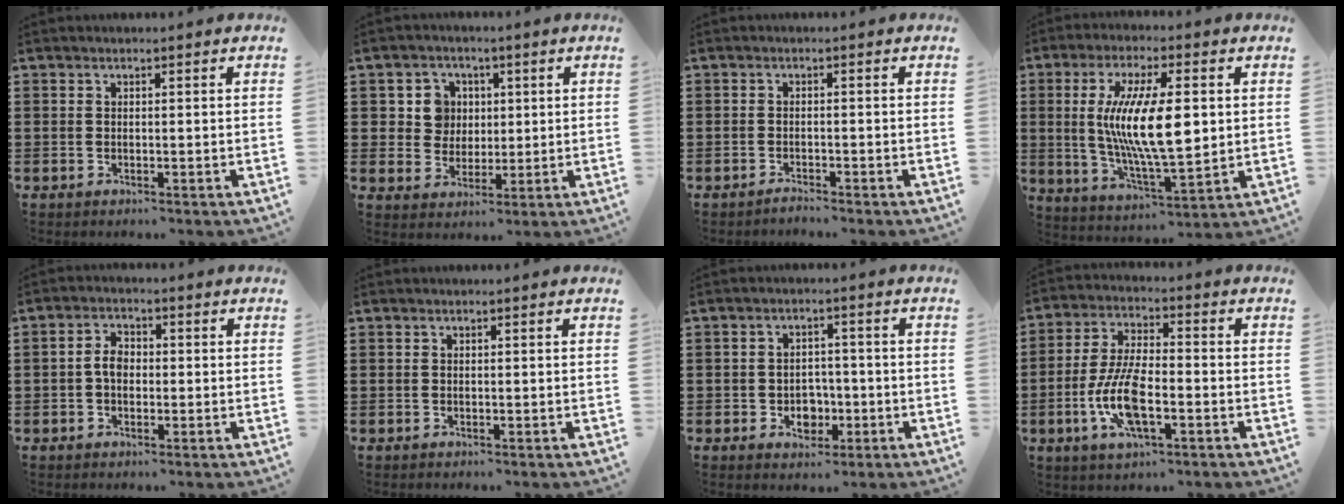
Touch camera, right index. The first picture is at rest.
{"total": 5.9, "force": [1.2, 5.4, 1.9], "torque": [-0.063, 0.019, 0.020]}
{"total": 1.2, "force": [-1.2, 0.1, 0.1], "torque": [-0.004, 0.003, -0.025]}
{"total": 13.8, "force": [1.6, 4.5, 12.9], "torque": [-0.255, -0.004, 0.023]}
{"total": 3.3, "force": [-0.5, 2.1, 2.5], "torque": [-0.057, 0.003, -0.012]}
{"total": 0.0}
{"total": 3.7, "force": [-1.2, 3.0, 1.8], "torque": [-0.032, 0.002, -0.027]}
{"total": 9.9, "force": [-2.9, 3.6, 8.8], "torque": [-0.199, -0.013, -0.059]}